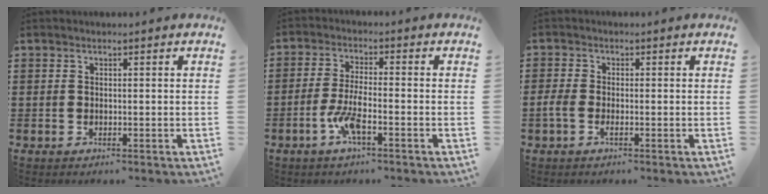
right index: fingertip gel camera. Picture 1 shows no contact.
{"total": 5.5, "force": [-2.8, 0.9, 4.7], "torque": [-0.113, -0.011, -0.058]}
{"total": 1.9, "force": [-0.7, 0.7, 1.6], "torque": [-0.043, -0.002, -0.018]}